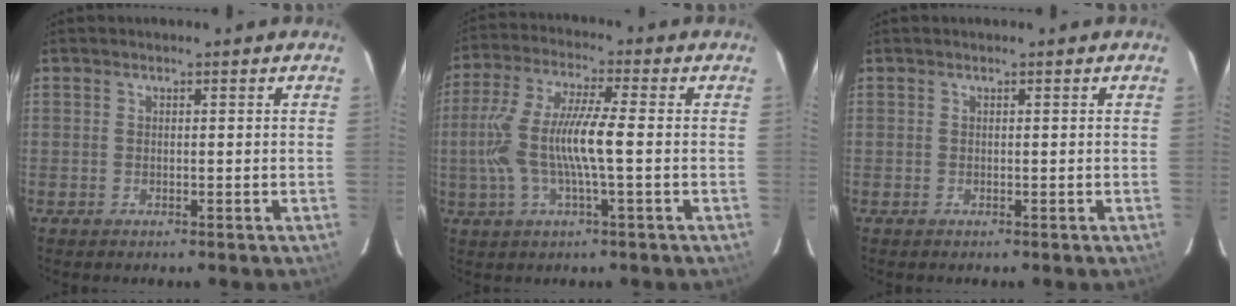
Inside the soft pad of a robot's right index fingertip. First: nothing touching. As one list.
[{"total": 11.8, "force": [-1.3, 1.6, 11.6], "torque": [-0.236, 0.002, -0.024]}, {"total": 0.0}]